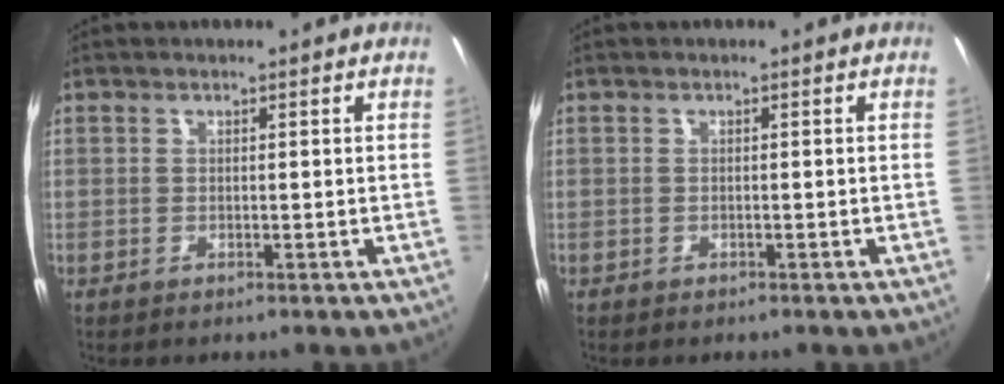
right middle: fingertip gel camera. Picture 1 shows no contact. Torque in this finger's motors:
{"motor_torque": [0.92, -1.16, 0.06, 0.02]}